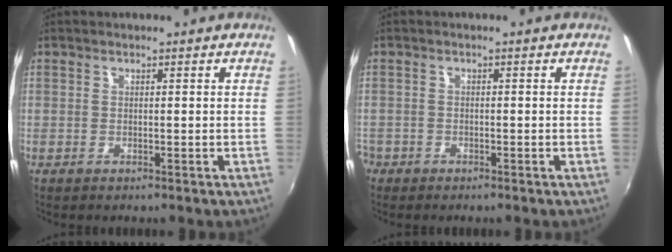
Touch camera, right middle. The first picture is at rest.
{"total": 2.2, "force": [-1.5, 1.6, 0.2], "torque": [-0.017, 0.004, -0.030]}